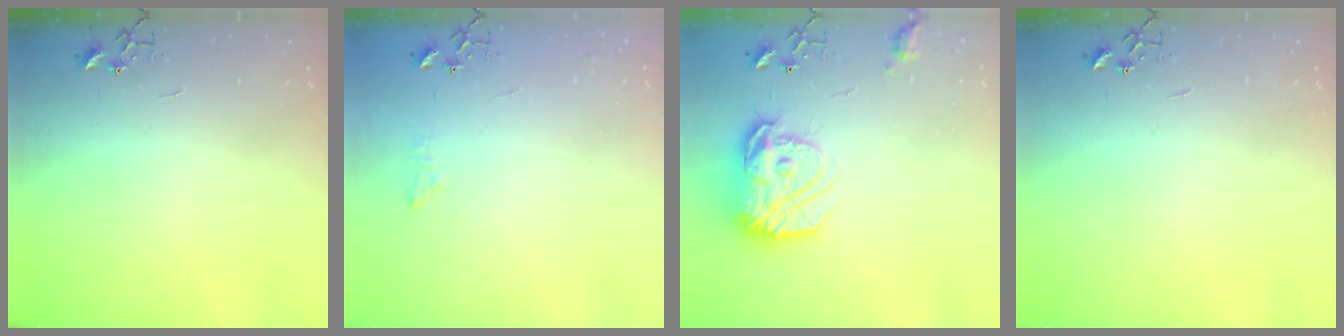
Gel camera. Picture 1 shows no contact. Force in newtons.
{"total": 6.4, "press": 6.4, "slide": 0.6}
{"total": 17.7, "press": 17.6, "slide": 1.4}
{"total": 0.0}